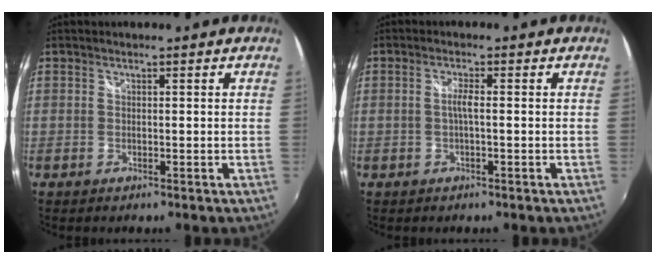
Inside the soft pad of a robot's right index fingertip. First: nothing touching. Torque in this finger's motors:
{"motor_torque": [0.46, 0.02, 0.21, 0.04]}